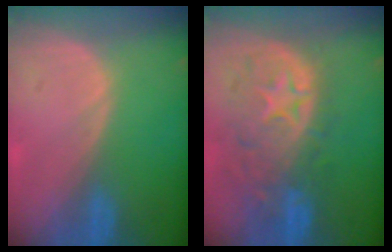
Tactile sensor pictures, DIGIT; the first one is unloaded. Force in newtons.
{"total": 11.1, "press": 9.8, "slide": 5.1}